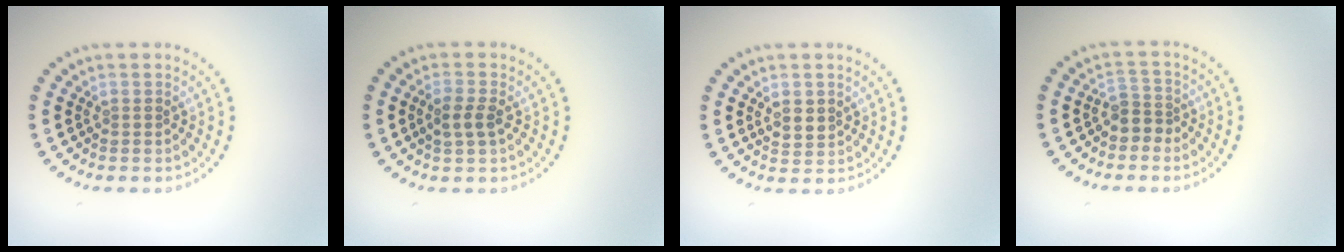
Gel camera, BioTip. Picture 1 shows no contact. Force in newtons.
{"total": 1.8, "press": 1.8, "slide": 0.3}
{"total": 1.7, "press": 1.5, "slide": 0.8}
{"total": 2.1, "press": 1.6, "slide": 1.3}